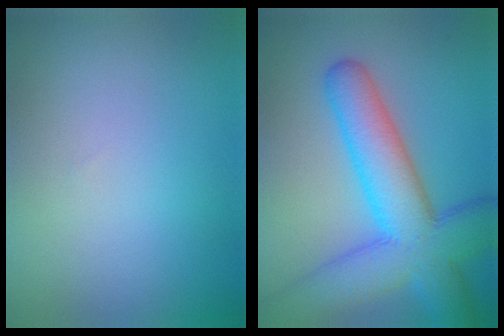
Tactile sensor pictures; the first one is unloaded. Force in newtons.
{"total": 10.1, "press": 10.0, "slide": 0.5}